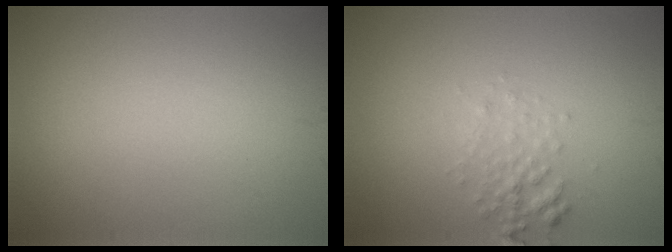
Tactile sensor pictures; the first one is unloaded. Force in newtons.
{"total": 1.8, "press": 1.8, "slide": 0.1}